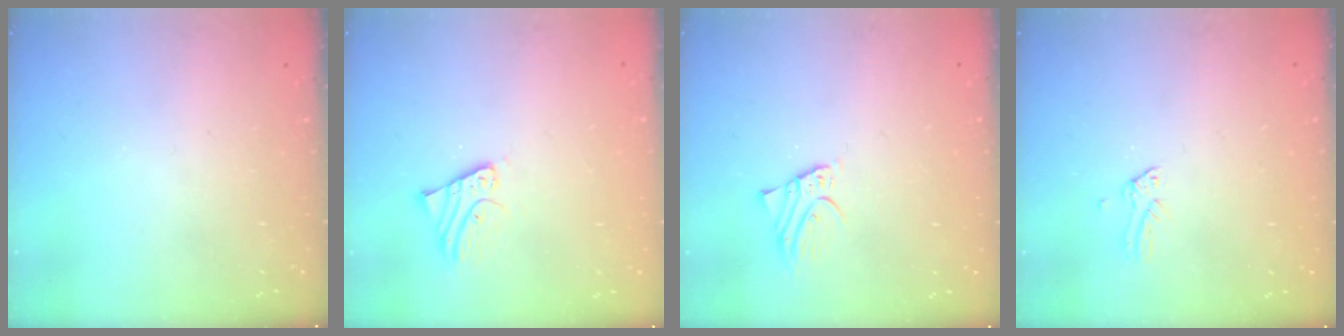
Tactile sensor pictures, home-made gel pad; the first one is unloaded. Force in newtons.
{"total": 2.6, "press": 2.6, "slide": 0.1}
{"total": 2.6, "press": 2.6, "slide": 0.0}
{"total": 0.0}